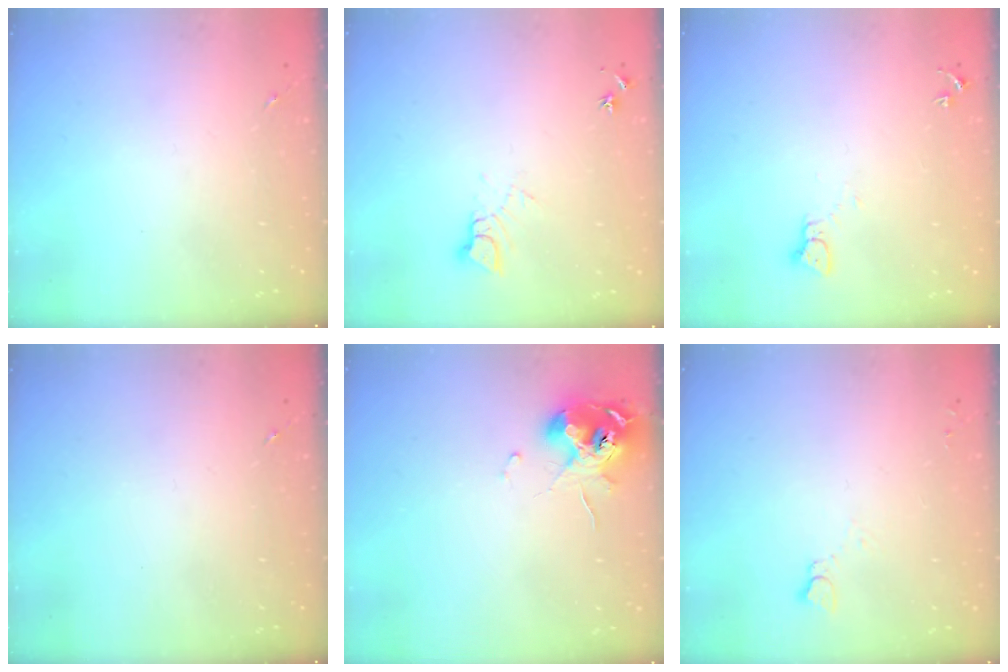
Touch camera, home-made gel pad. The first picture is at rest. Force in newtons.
{"total": 5.4, "press": 5.4, "slide": 0.5}
{"total": 2.2, "press": 2.2, "slide": 0.2}
{"total": 0.0}
{"total": 10.8, "press": 10.7, "slide": 1.2}
{"total": 2.5, "press": 2.5, "slide": 0.2}